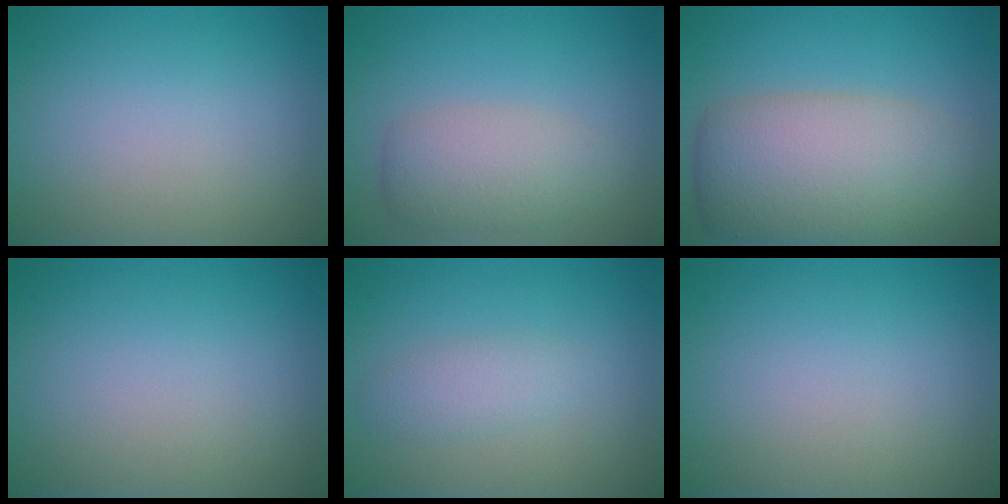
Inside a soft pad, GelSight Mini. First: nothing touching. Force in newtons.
{"total": 3.7, "press": 3.7, "slide": 0.2}
{"total": 9.2, "press": 9.2, "slide": 0.7}
{"total": 0.0}
{"total": 2.0, "press": 2.0, "slide": 0.1}
{"total": 0.0}